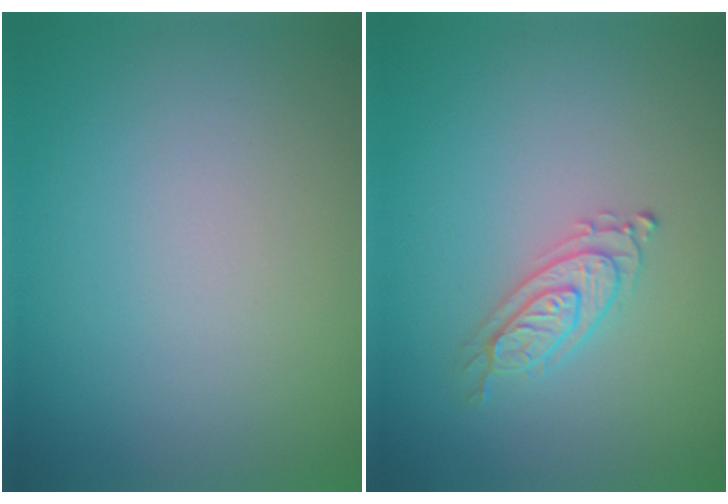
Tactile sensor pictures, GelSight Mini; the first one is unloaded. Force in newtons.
{"total": 2.1, "press": 2.1, "slide": 0.4}